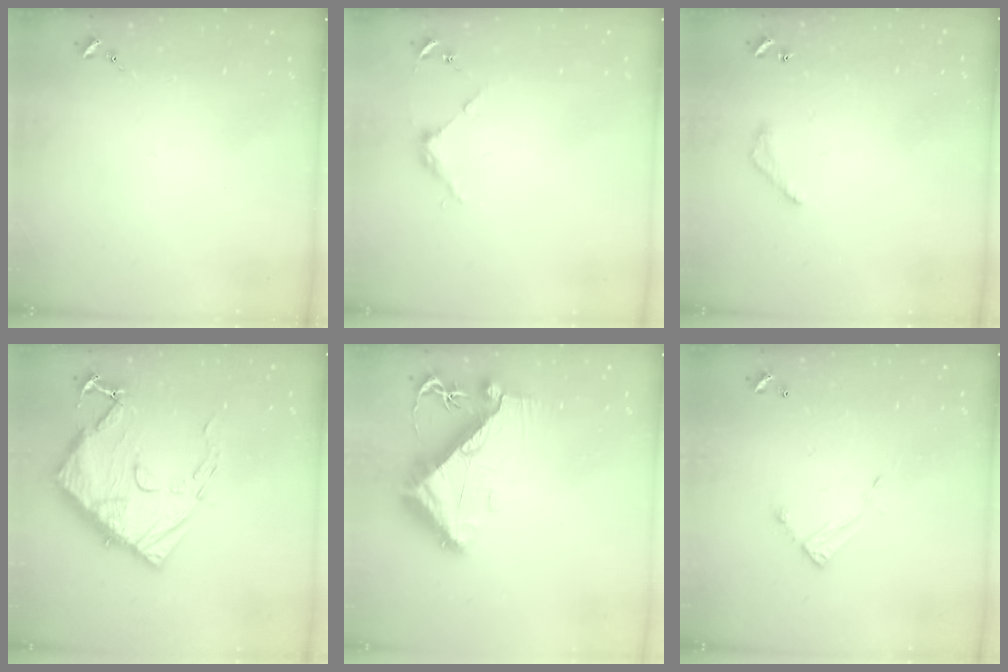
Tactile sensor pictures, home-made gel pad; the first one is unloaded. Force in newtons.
{"total": 3.7, "press": 3.7, "slide": 0.3}
{"total": 6.0, "press": 6.0, "slide": 0.6}
{"total": 22.1, "press": 22.0, "slide": 2.0}
{"total": 11.0, "press": 10.9, "slide": 1.4}
{"total": 5.5, "press": 5.5, "slide": 0.3}